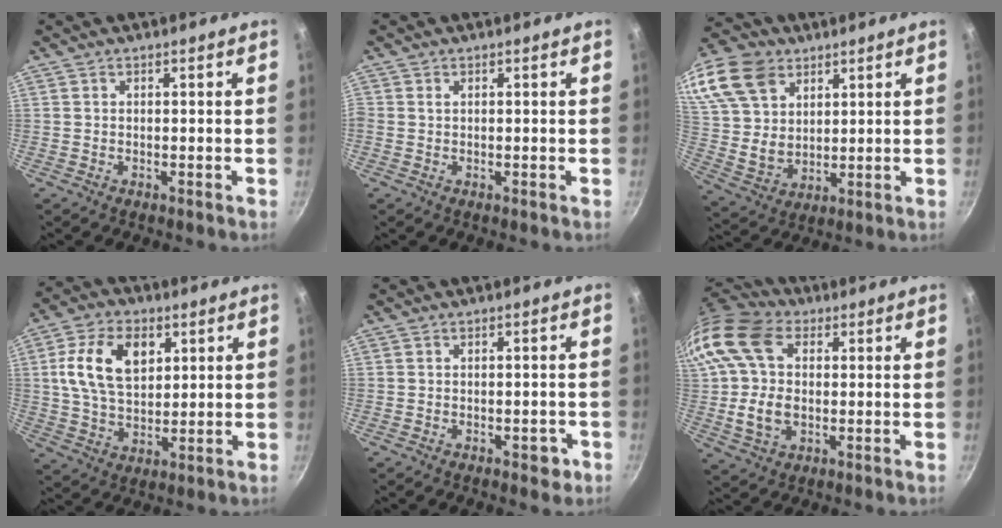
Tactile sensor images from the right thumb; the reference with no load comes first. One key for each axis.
{"total": 0.6, "fx": 0.2, "fy": 0.5, "fz": 0.3, "tx": -0.006, "ty": 0.001, "tz": 0.002}
{"total": 21.8, "fx": 11.1, "fy": 15.2, "fz": 11.1, "tx": -0.238, "ty": 0.001, "tz": 0.221}
{"total": 13.5, "fx": 3.9, "fy": 8.7, "fz": 9.5, "tx": -0.156, "ty": -0.005, "tz": 0.068}
{"total": 2.7, "fx": -1.2, "fy": 1.5, "fz": 1.9, "tx": -0.004, "ty": 0.016, "tz": -0.009}
{"total": 17.3, "fx": 2.5, "fy": 12.3, "fz": 11.9, "tx": -0.224, "ty": 0.013, "tz": 0.037}